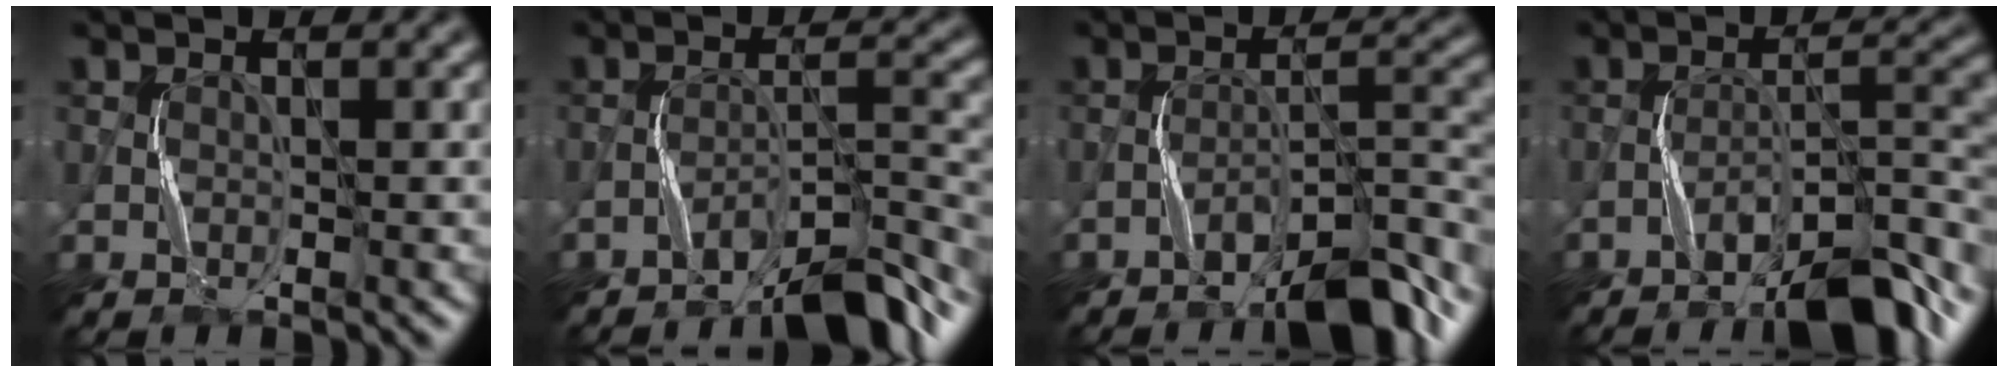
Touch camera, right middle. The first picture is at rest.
{"total": 6.0, "force": [-5.1, 0.6, 3.2], "torque": [-0.048, 0.010, -0.085]}
{"total": 8.2, "force": [-5.9, 2.0, 5.3], "torque": [-0.070, 0.018, -0.096]}
{"total": 9.2, "force": [-6.6, 2.2, 6.1], "torque": [-0.084, 0.020, -0.110]}